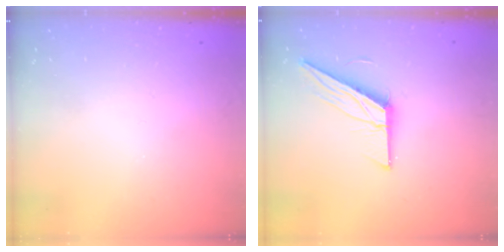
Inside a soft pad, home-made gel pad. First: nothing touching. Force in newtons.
{"total": 11.5, "press": 11.5, "slide": 0.2}